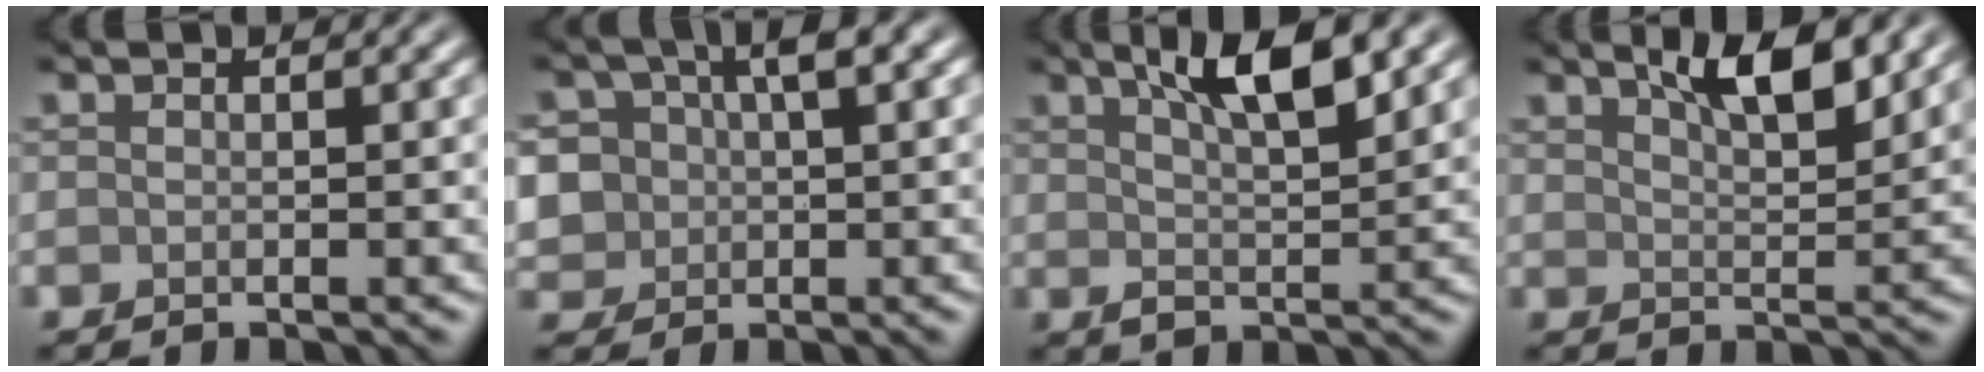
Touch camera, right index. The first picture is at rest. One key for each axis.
{"total": 5.9, "fx": 0.6, "fy": 4.3, "fz": 4.0, "tx": -0.076, "ty": 0.010, "tz": 0.005}
{"total": 5.5, "fx": 2.8, "fy": 1.5, "fz": 4.5, "tx": -0.074, "ty": 0.003, "tz": 0.046}
{"total": 5.1, "fx": 3.4, "fy": 1.5, "fz": 3.6, "tx": -0.049, "ty": 0.003, "tz": 0.055}